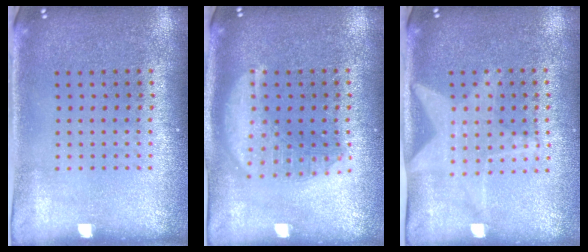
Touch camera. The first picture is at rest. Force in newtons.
{"total": 2.6, "press": 2.6, "slide": 0.3}
{"total": 1.4, "press": 1.4, "slide": 0.2}